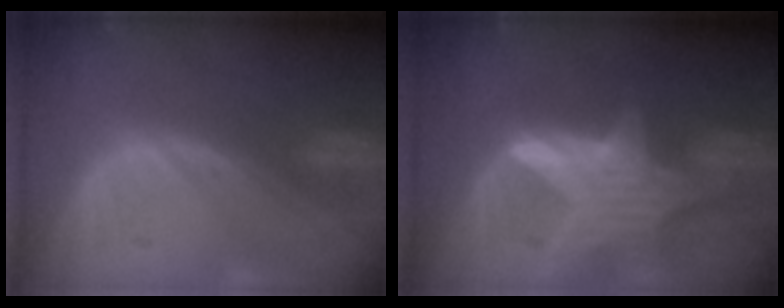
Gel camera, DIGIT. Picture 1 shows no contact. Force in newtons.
{"total": 7.7, "press": 7.7, "slide": 0.4}